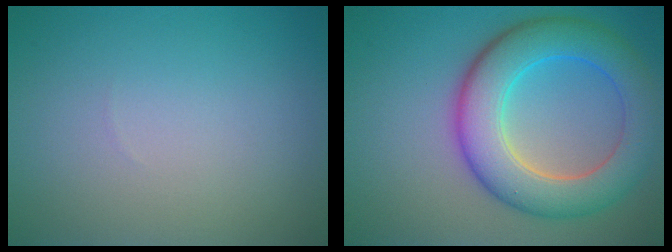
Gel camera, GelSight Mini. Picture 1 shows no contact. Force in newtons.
{"total": 8.3, "press": 8.3, "slide": 0.1}